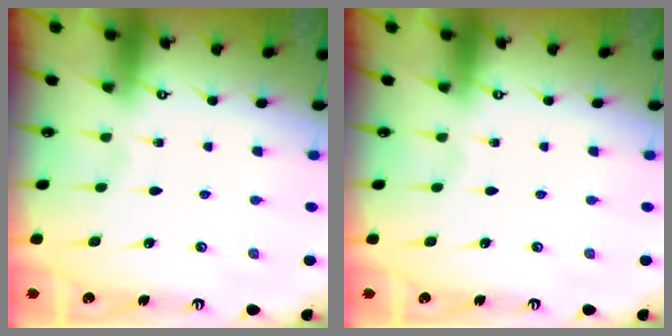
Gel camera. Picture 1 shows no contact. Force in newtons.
{"total": 0.0}